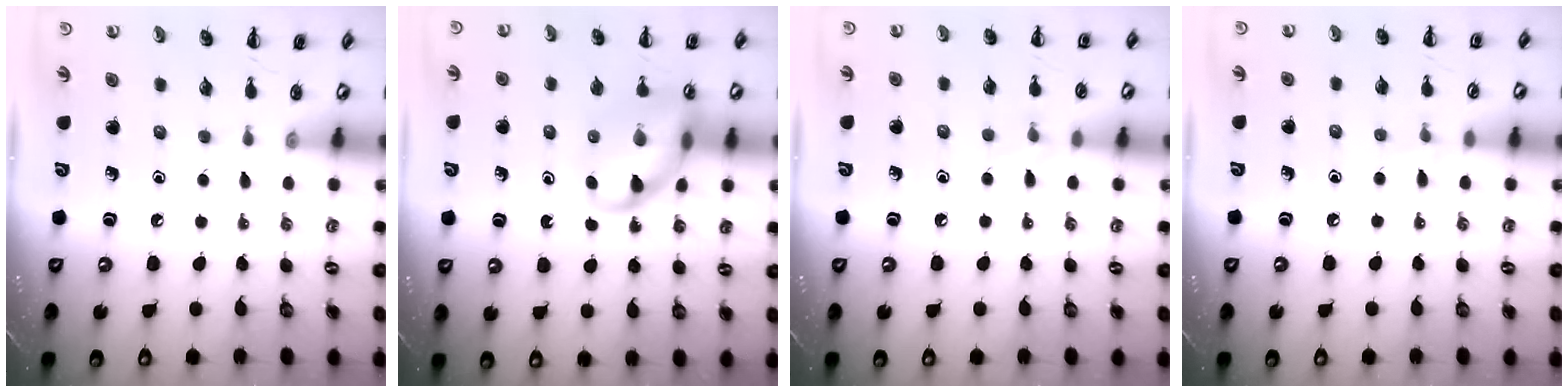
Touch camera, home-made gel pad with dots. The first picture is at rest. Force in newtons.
{"total": 12.6, "press": 12.5, "slide": 1.9}
{"total": 4.3, "press": 4.1, "slide": 1.4}
{"total": 4.4, "press": 4.1, "slide": 1.6}